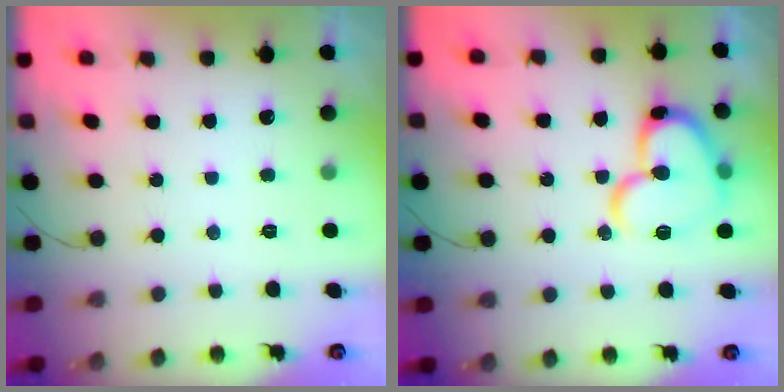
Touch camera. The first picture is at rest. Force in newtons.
{"total": 16.5, "press": 16.4, "slide": 2.0}